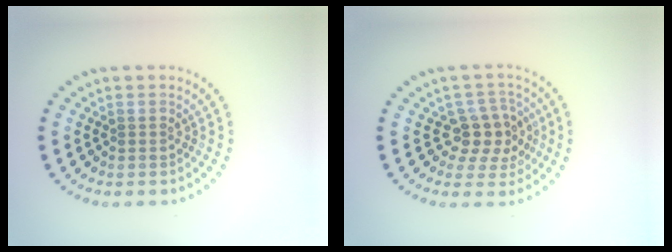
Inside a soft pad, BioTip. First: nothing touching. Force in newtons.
{"total": 3.4, "press": 3.0, "slide": 1.5}